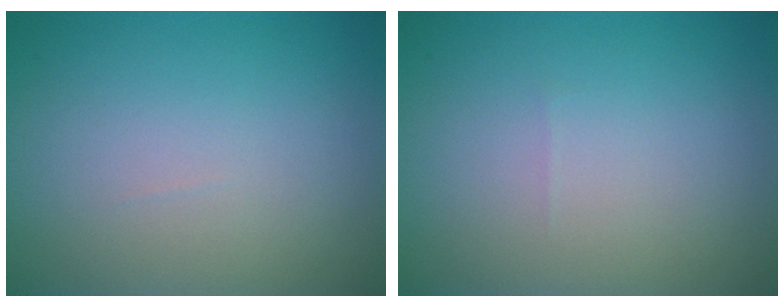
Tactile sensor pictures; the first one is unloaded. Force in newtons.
{"total": 0.0}